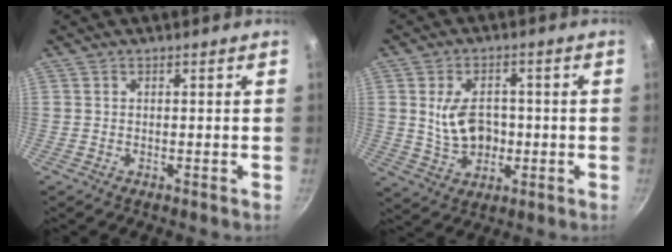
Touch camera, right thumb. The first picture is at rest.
{"total": 9.3, "force": [0.1, 6.6, 6.6], "torque": [-0.091, 0.002, 0.011]}